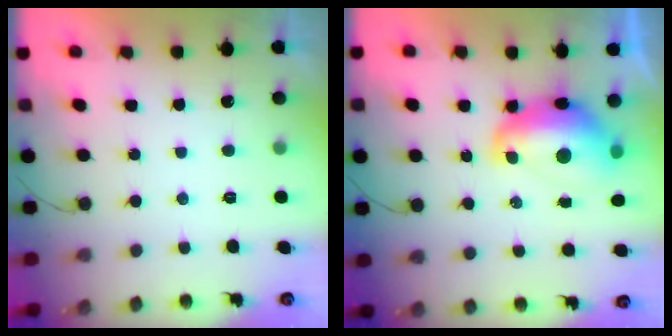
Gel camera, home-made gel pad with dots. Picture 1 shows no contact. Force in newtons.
{"total": 12.3, "press": 12.3, "slide": 1.0}